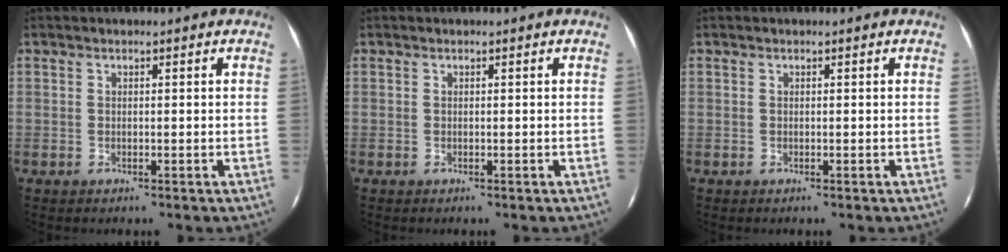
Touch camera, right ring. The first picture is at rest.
{"total": 0.0}
{"total": 0.0}